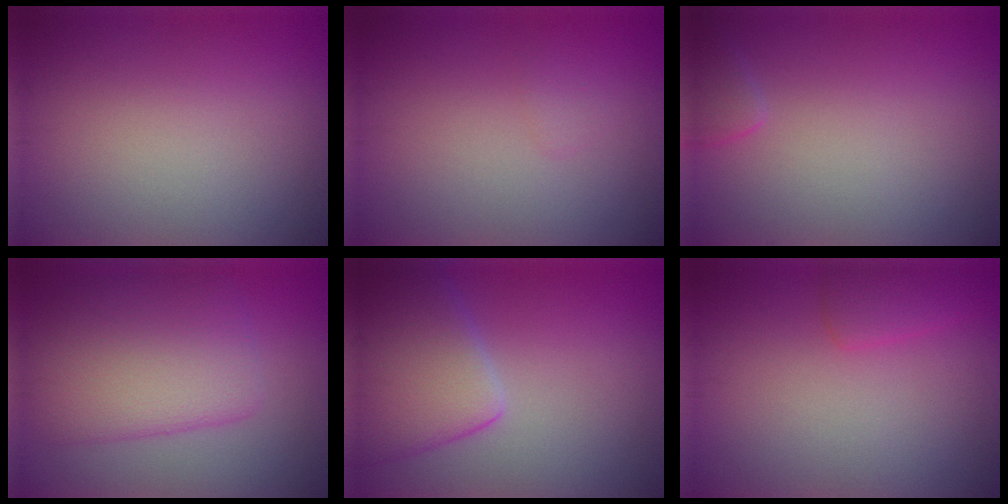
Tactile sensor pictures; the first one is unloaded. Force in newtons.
{"total": 0.5, "press": 0.5, "slide": 0.0}
{"total": 1.4, "press": 1.4, "slide": 0.1}
{"total": 7.4, "press": 7.4, "slide": 0.3}
{"total": 6.4, "press": 6.4, "slide": 0.3}
{"total": 1.8, "press": 1.8, "slide": 0.2}